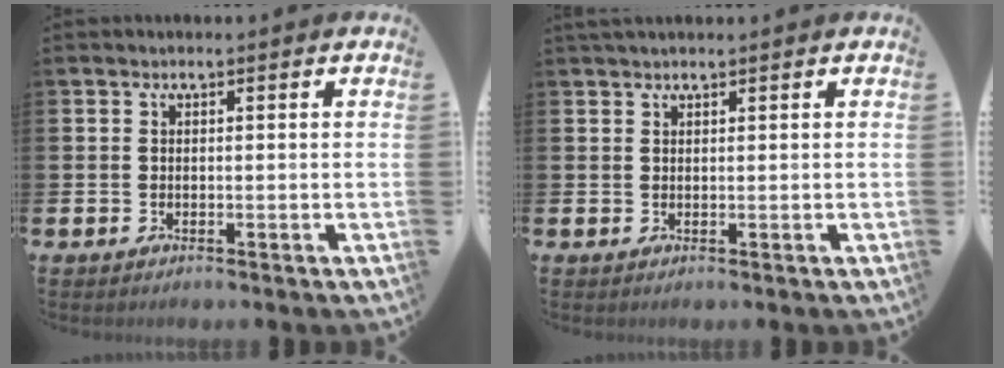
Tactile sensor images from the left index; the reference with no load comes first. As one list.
[{"total": 1.1, "force": [1.0, 0.1, 0.4], "torque": [-0.004, 0.000, 0.018]}]